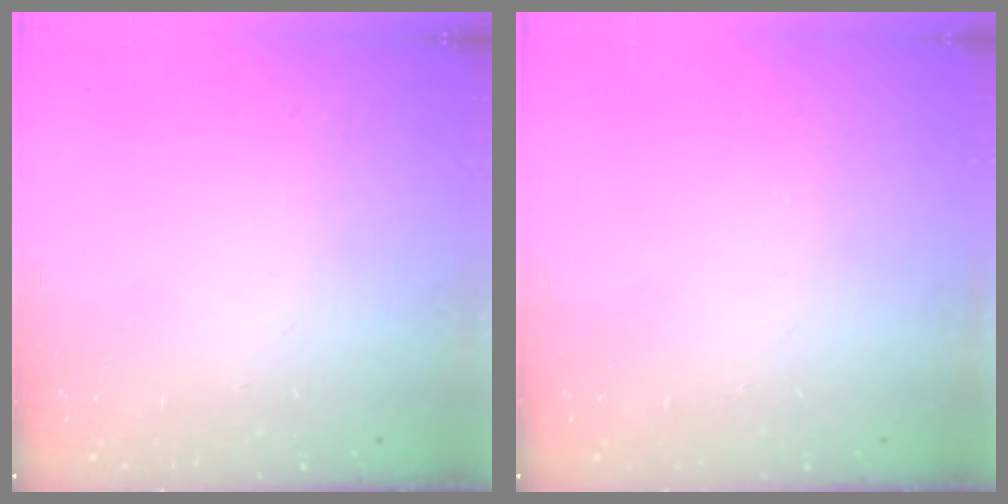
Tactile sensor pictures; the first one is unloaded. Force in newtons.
{"total": 0.0}